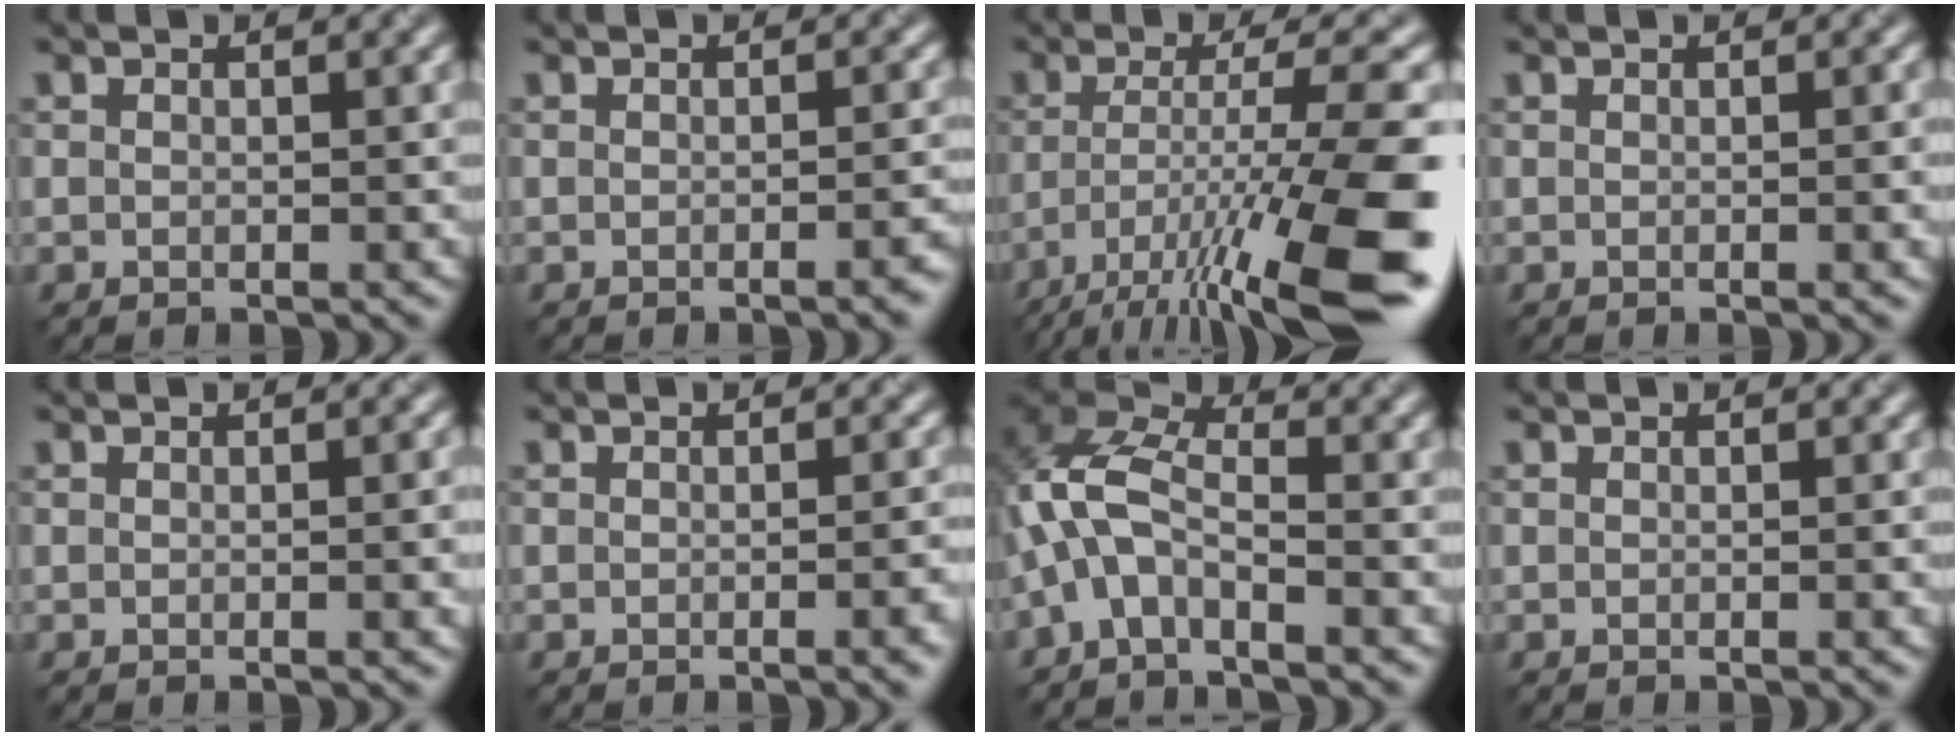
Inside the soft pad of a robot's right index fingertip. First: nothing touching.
{"total": 2.1, "force": [-0.8, 0.6, 1.9], "torque": [-0.012, 0.003, -0.015]}
{"total": 13.6, "force": [-7.1, 2.3, 11.4], "torque": [-0.187, -0.003, -0.115]}
{"total": 2.1, "force": [-0.2, 0.6, 2.0], "torque": [-0.017, 0.001, -0.009]}
{"total": 2.7, "force": [-0.2, 0.9, 2.6], "torque": [-0.020, 0.003, -0.008]}
{"total": 3.7, "force": [-0.9, 1.2, 3.4], "torque": [-0.024, 0.000, -0.011]}
{"total": 5.7, "force": [-1.6, 3.0, 4.6], "torque": [-0.103, 0.019, -0.046]}
{"total": 0.9, "force": [-0.2, 0.3, 0.8], "torque": [-0.005, -0.001, -0.007]}